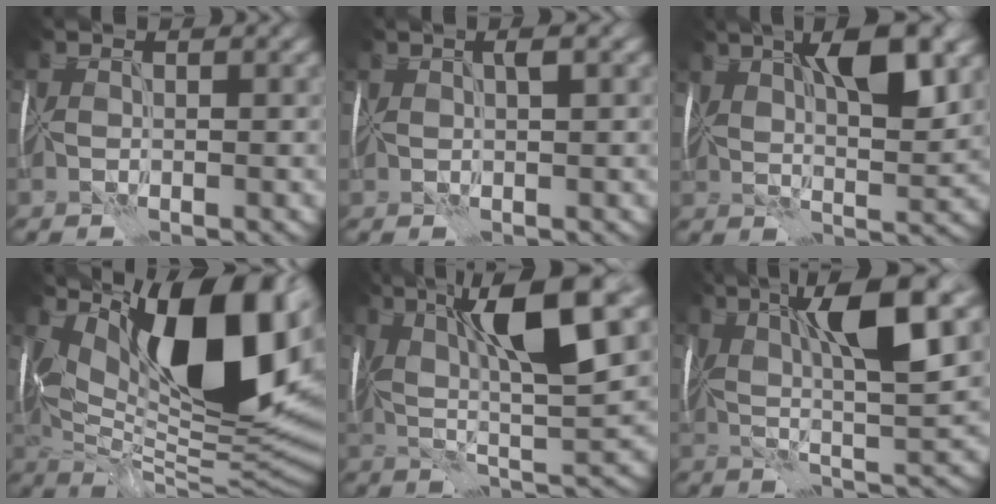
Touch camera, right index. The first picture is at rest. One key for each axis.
{"total": 1.4, "fx": 0.8, "fy": 0.0, "fz": 1.2, "tx": -0.021, "ty": 0.008, "tz": 0.013}
{"total": 8.6, "fx": 3.6, "fy": 3.0, "fz": 7.2, "tx": -0.121, "ty": 0.012, "tz": 0.059}
{"total": 17.3, "fx": 5.6, "fy": 7.1, "fz": 14.7, "tx": -0.211, "ty": 0.010, "tz": 0.091}
{"total": 11.4, "fx": 4.0, "fy": 2.9, "fz": 10.3, "tx": -0.179, "ty": 0.014, "tz": 0.067}
{"total": 10.3, "fx": 3.8, "fy": 2.3, "fz": 9.3, "tx": -0.155, "ty": 0.009, "tz": 0.065}